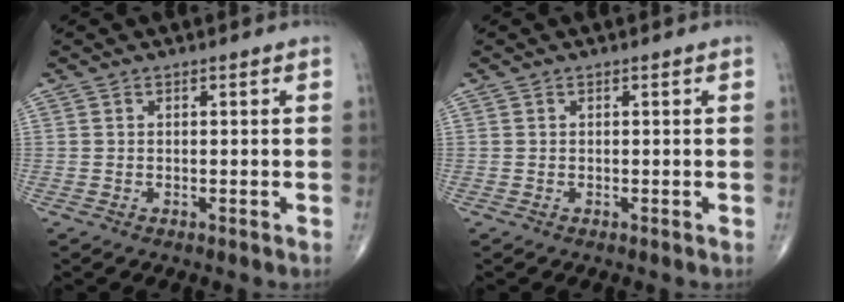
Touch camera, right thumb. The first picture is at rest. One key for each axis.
{"total": 0.0}